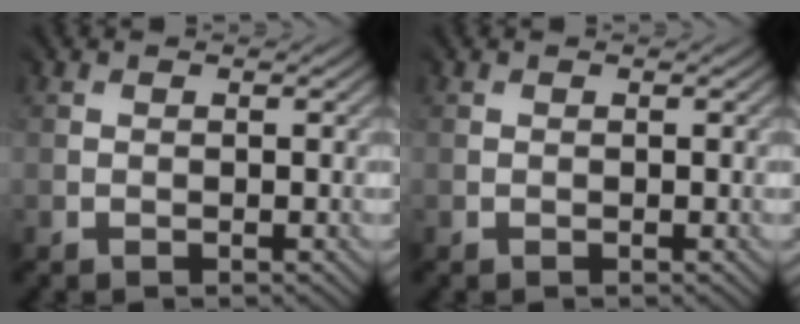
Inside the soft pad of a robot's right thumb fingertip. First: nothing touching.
{"total": 0.0}